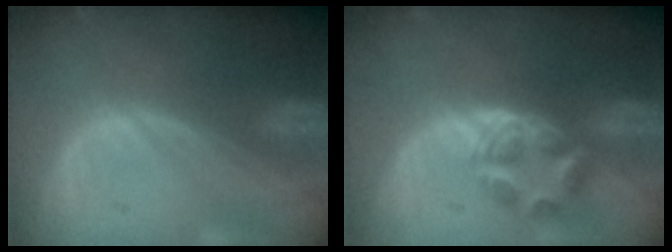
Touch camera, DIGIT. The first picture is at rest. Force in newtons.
{"total": 5.9, "press": 5.0, "slide": 3.2}